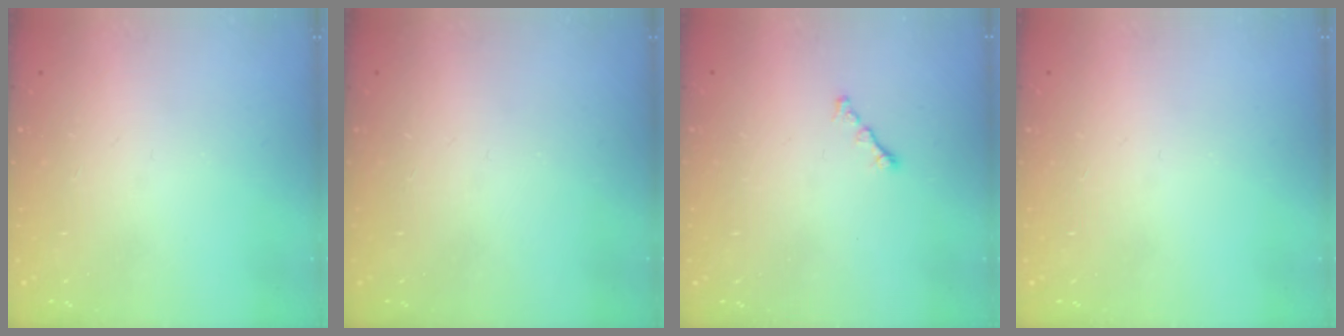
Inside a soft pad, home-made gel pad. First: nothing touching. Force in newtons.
{"total": 0.0}
{"total": 1.2, "press": 1.1, "slide": 0.5}
{"total": 0.0}